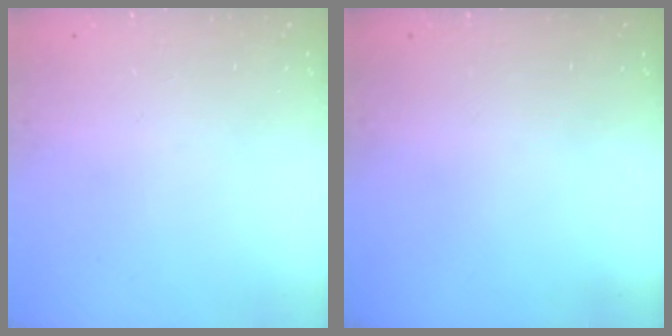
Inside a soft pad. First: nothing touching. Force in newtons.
{"total": 0.0}